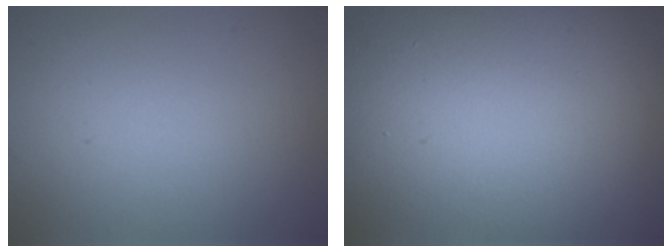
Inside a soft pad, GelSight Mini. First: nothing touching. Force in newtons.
{"total": 24.9, "press": 24.9, "slide": 0.8}